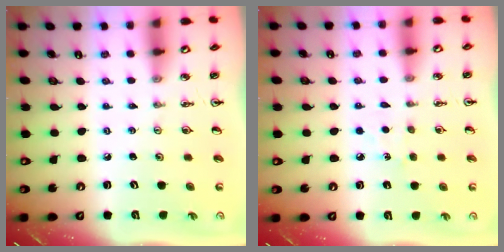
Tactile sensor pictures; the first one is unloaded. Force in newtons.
{"total": 4.0, "press": 3.9, "slide": 0.5}